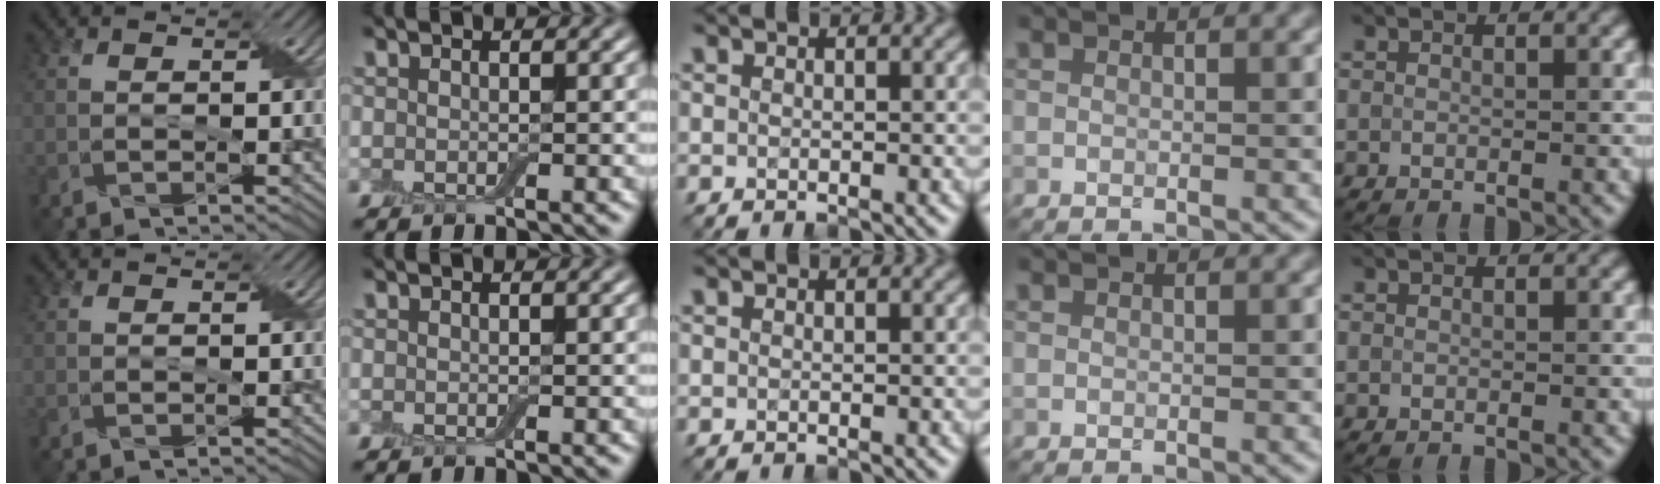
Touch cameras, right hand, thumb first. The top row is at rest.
{}